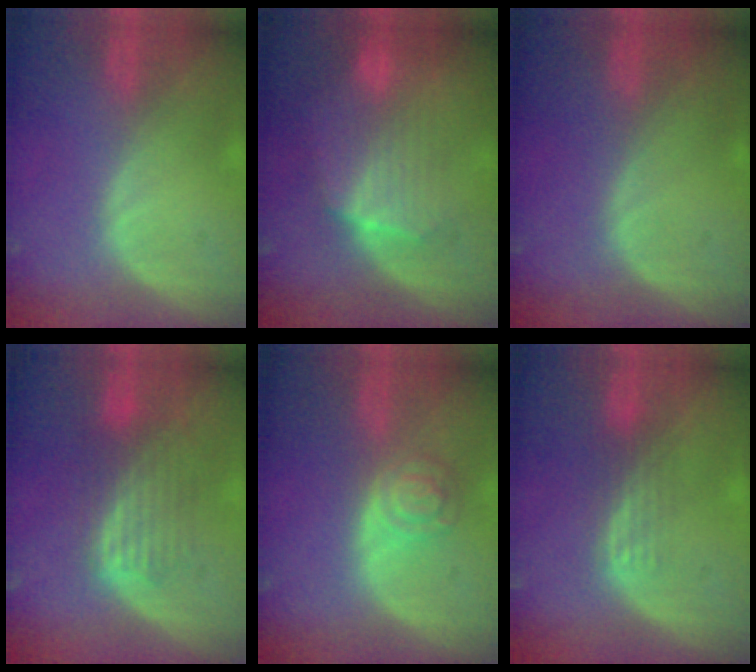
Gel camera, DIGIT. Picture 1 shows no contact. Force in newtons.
{"total": 7.1, "press": 7.0, "slide": 0.9}
{"total": 0.0}
{"total": 5.9, "press": 5.9, "slide": 0.6}
{"total": 5.2, "press": 4.6, "slide": 2.4}
{"total": 2.9, "press": 2.7, "slide": 1.2}